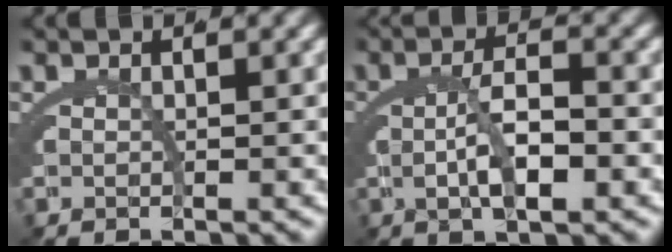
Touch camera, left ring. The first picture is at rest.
{"total": 4.1, "force": [-0.7, 1.1, 3.8], "torque": [-0.055, 0.002, -0.011]}